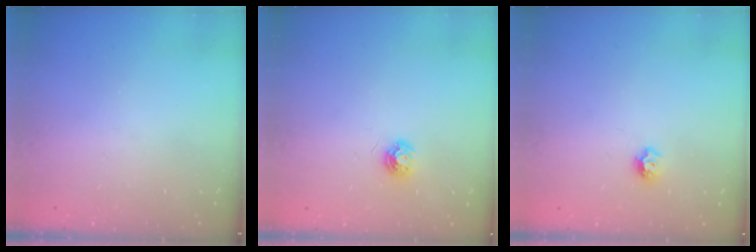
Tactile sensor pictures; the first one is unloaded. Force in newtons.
{"total": 5.9, "press": 5.9, "slide": 0.5}
{"total": 6.5, "press": 6.5, "slide": 0.8}